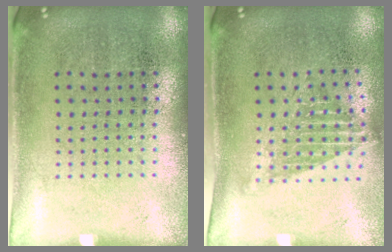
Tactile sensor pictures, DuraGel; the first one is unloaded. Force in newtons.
{"total": 1.3, "press": 1.0, "slide": 0.9}